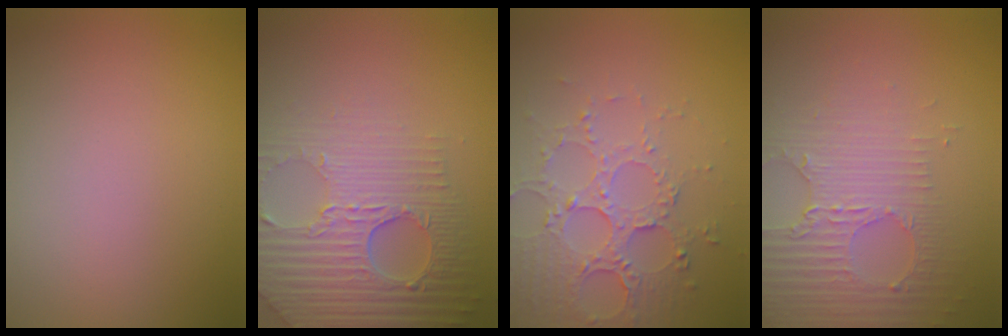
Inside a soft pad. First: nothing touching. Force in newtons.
{"total": 7.7, "press": 5.5, "slide": 5.4}
{"total": 5.3, "press": 3.9, "slide": 3.6}
{"total": 3.6, "press": 3.3, "slide": 1.2}